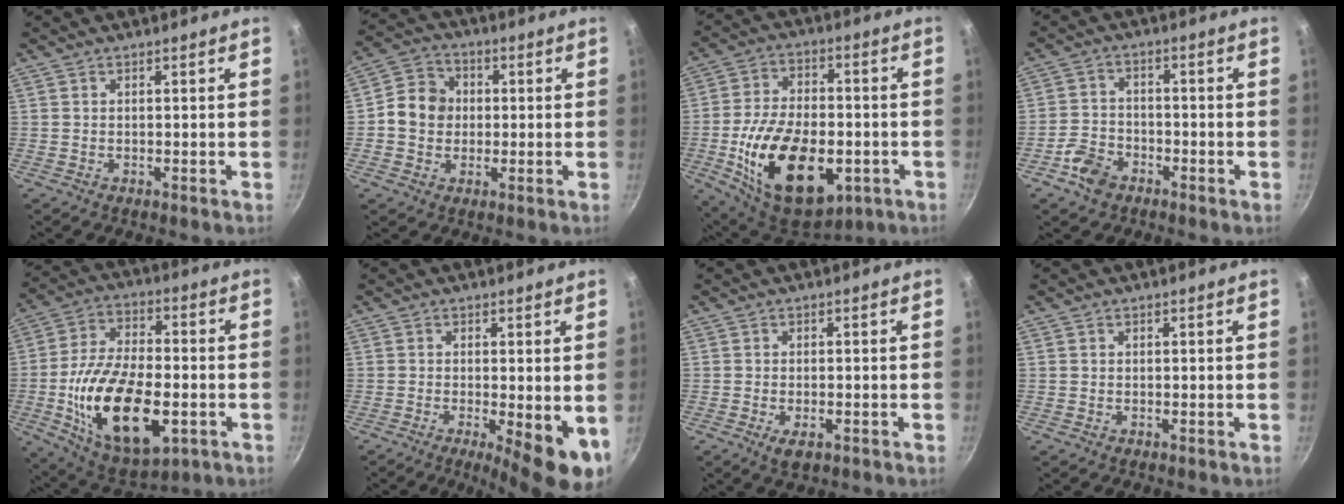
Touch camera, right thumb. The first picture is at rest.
{"total": 8.3, "force": [0.0, 7.3, 3.9], "torque": [-0.038, 0.014, -0.019]}
{"total": 23.8, "force": [-6.2, 13.8, 18.3], "torque": [-0.301, 0.016, -0.089]}
{"total": 6.1, "force": [-3.6, 4.0, 2.7], "torque": [-0.050, 0.033, -0.073]}
{"total": 22.9, "force": [-5.4, 11.8, 18.8], "torque": [-0.327, 0.017, -0.083]}
{"total": 9.4, "force": [-2.0, 2.7, 8.7], "torque": [-0.104, -0.008, -0.018]}
{"total": 3.5, "force": [-1.5, 1.8, 2.7], "torque": [-0.044, 0.000, -0.021]}
{"total": 0.0}